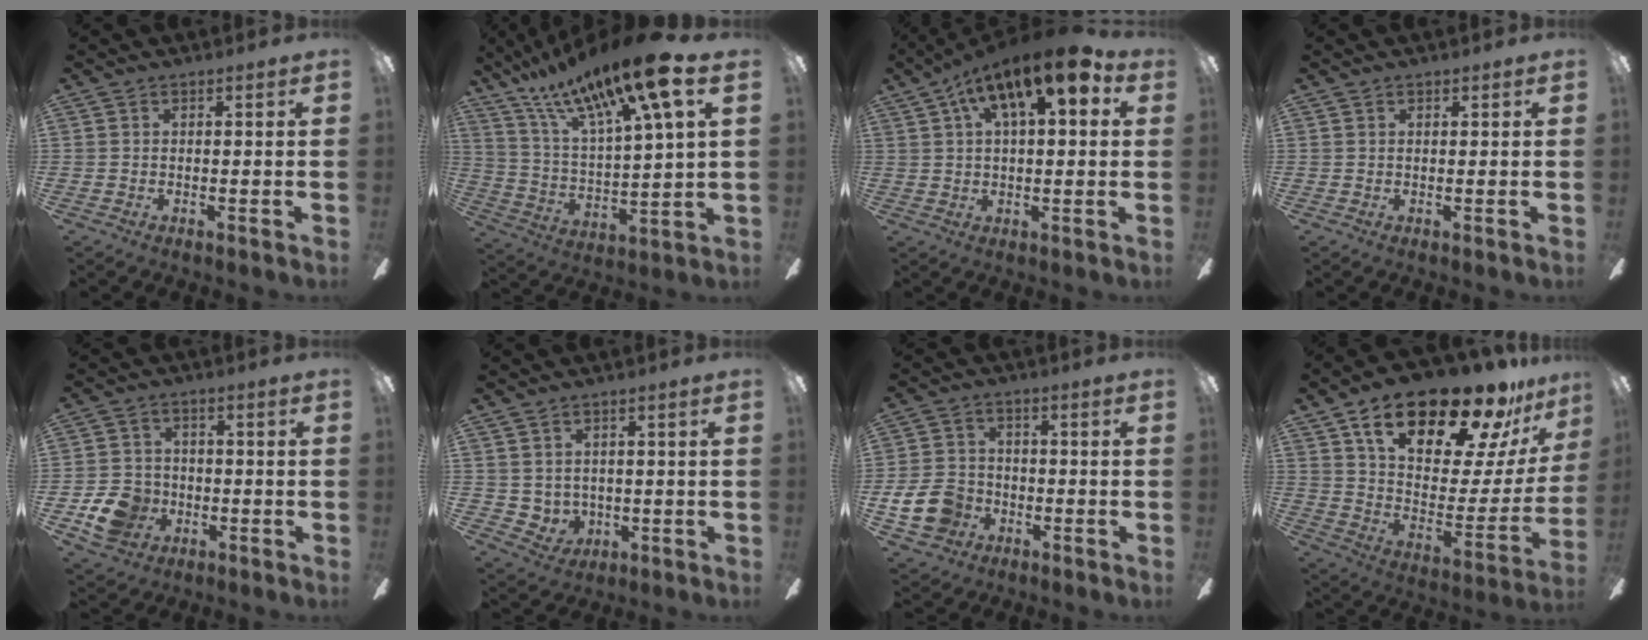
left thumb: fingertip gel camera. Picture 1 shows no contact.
{"total": 20.5, "force": [14.8, 4.0, 13.6], "torque": [-0.245, -0.076, 0.240]}
{"total": 14.6, "force": [7.2, 4.6, 11.8], "torque": [-0.188, -0.023, 0.116]}
{"total": 0.5, "force": [0.5, 0.2, 0.1], "torque": [0.005, -0.002, 0.007]}
{"total": 9.9, "force": [-3.6, 8.3, 4.1], "torque": [-0.089, 0.025, -0.065]}
{"total": 4.1, "force": [1.8, 3.6, 0.7], "torque": [-0.036, -0.008, 0.035]}
{"total": 11.1, "force": [-3.8, 8.9, 5.5], "torque": [-0.132, 0.032, -0.069]}
{"total": 25.9, "force": [17.8, 10.2, 15.8], "torque": [-0.248, -0.110, 0.305]}